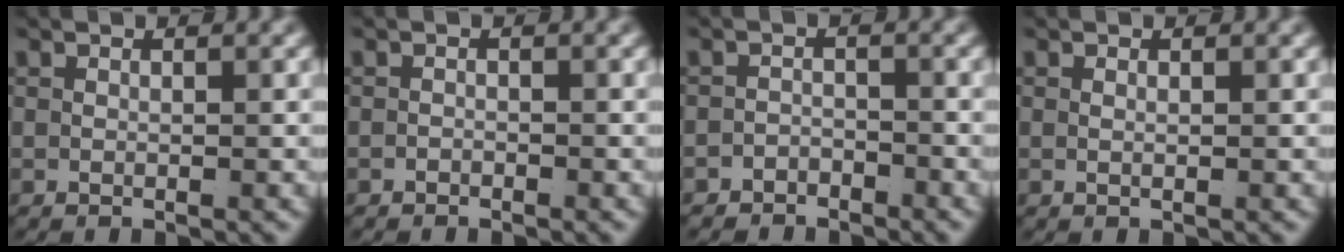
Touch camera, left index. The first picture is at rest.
{"total": 0.8, "force": [-0.7, -0.3, -0.1], "torque": [0.001, -0.010, -0.006]}
{"total": 2.9, "force": [-2.7, 0.8, -0.3], "torque": [0.013, -0.015, -0.043]}
{"total": 0.6, "force": [0.0, -0.4, 0.4], "torque": [-0.007, -0.006, 0.004]}